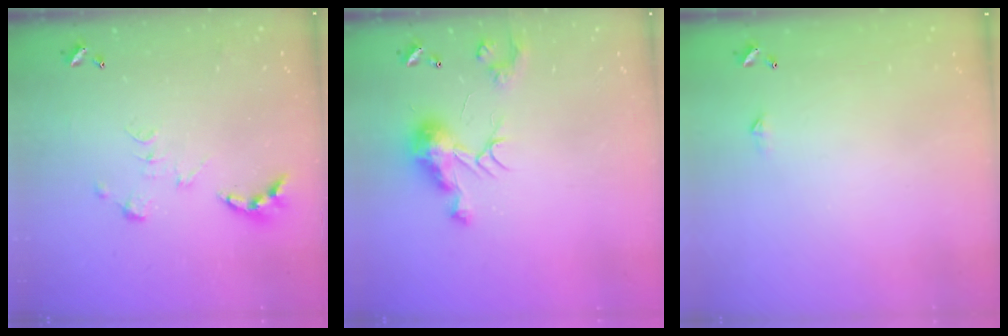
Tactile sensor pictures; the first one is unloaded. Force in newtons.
{"total": 9.7, "press": 9.7, "slide": 0.8}
{"total": 2.3, "press": 2.3, "slide": 0.4}